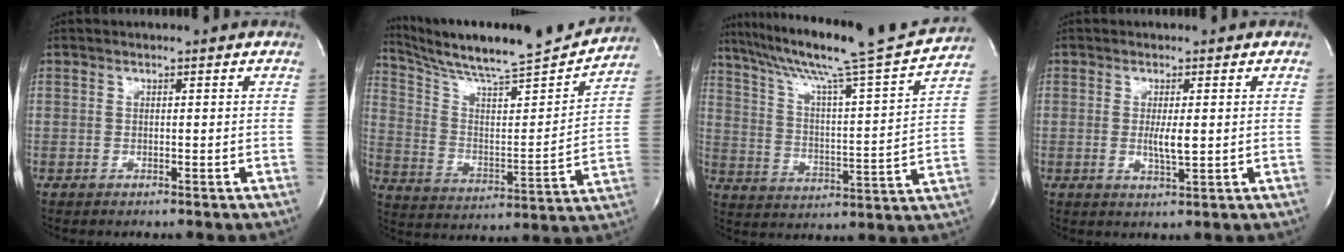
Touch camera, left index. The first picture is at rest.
{"total": 20.9, "force": [19.5, 0.5, 7.3], "torque": [-0.132, -0.035, 0.300]}
{"total": 22.0, "force": [19.1, -1.3, 10.8], "torque": [-0.187, -0.026, 0.281]}
{"total": 3.0, "force": [0.1, 0.4, 3.0], "torque": [-0.060, -0.007, 0.003]}